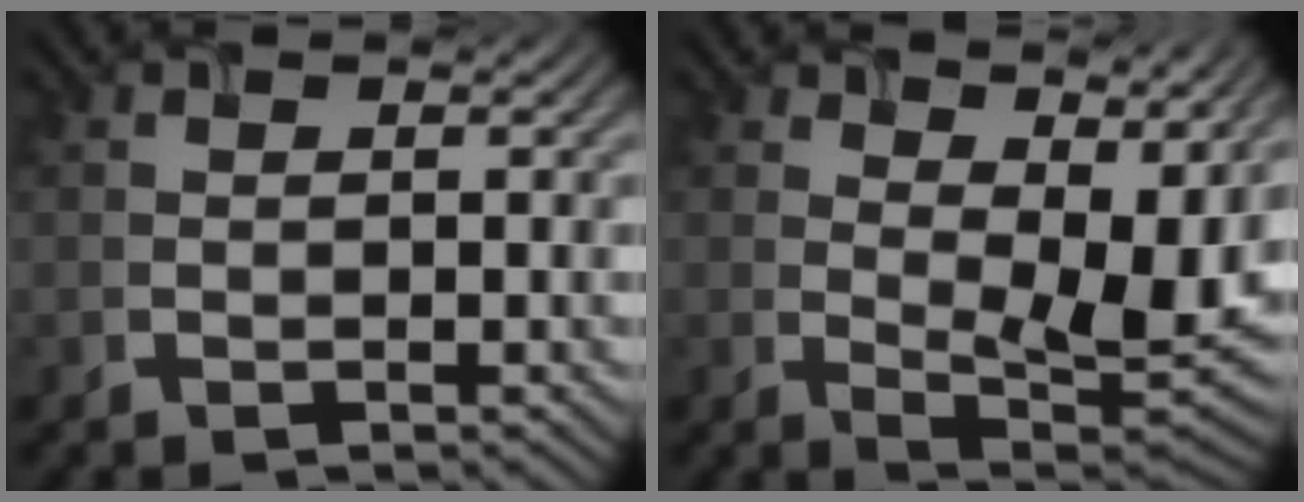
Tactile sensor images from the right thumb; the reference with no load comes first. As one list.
[{"total": 11.2, "force": [5.3, 5.1, 8.3], "torque": [-0.137, -0.011, 0.093]}]